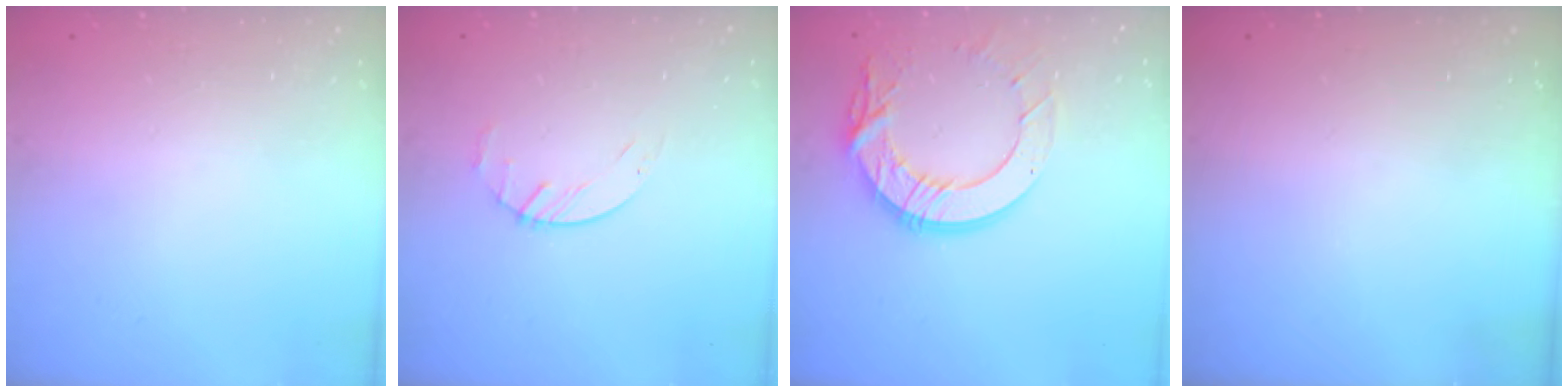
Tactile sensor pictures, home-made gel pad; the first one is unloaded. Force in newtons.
{"total": 2.2, "press": 2.2, "slide": 0.4}
{"total": 14.5, "press": 14.5, "slide": 1.3}
{"total": 0.0}